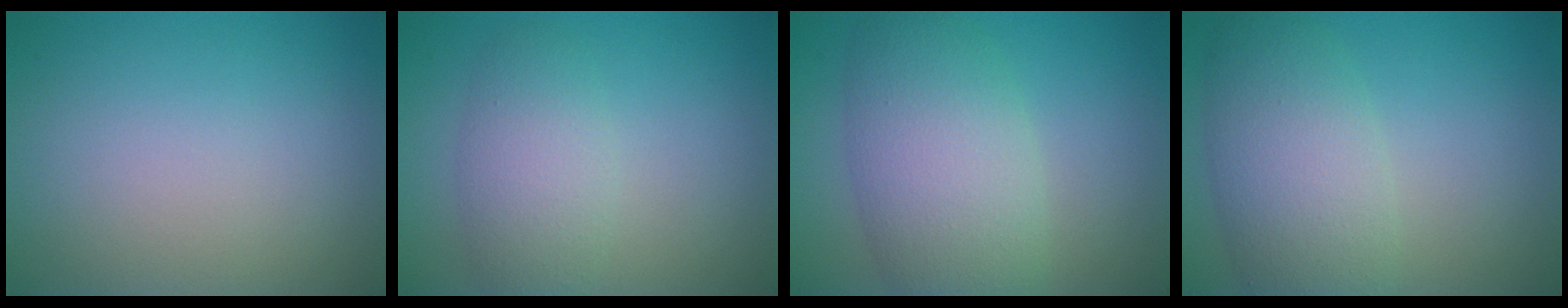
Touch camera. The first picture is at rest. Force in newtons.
{"total": 3.8, "press": 3.8, "slide": 0.1}
{"total": 7.8, "press": 7.8, "slide": 0.1}
{"total": 6.6, "press": 6.5, "slide": 0.4}